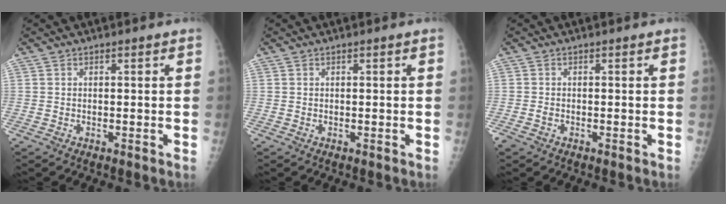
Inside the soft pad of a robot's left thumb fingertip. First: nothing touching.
{"total": 0.0}
{"total": 1.4, "force": [-0.7, 0.8, 0.9], "torque": [-0.025, -0.001, -0.013]}